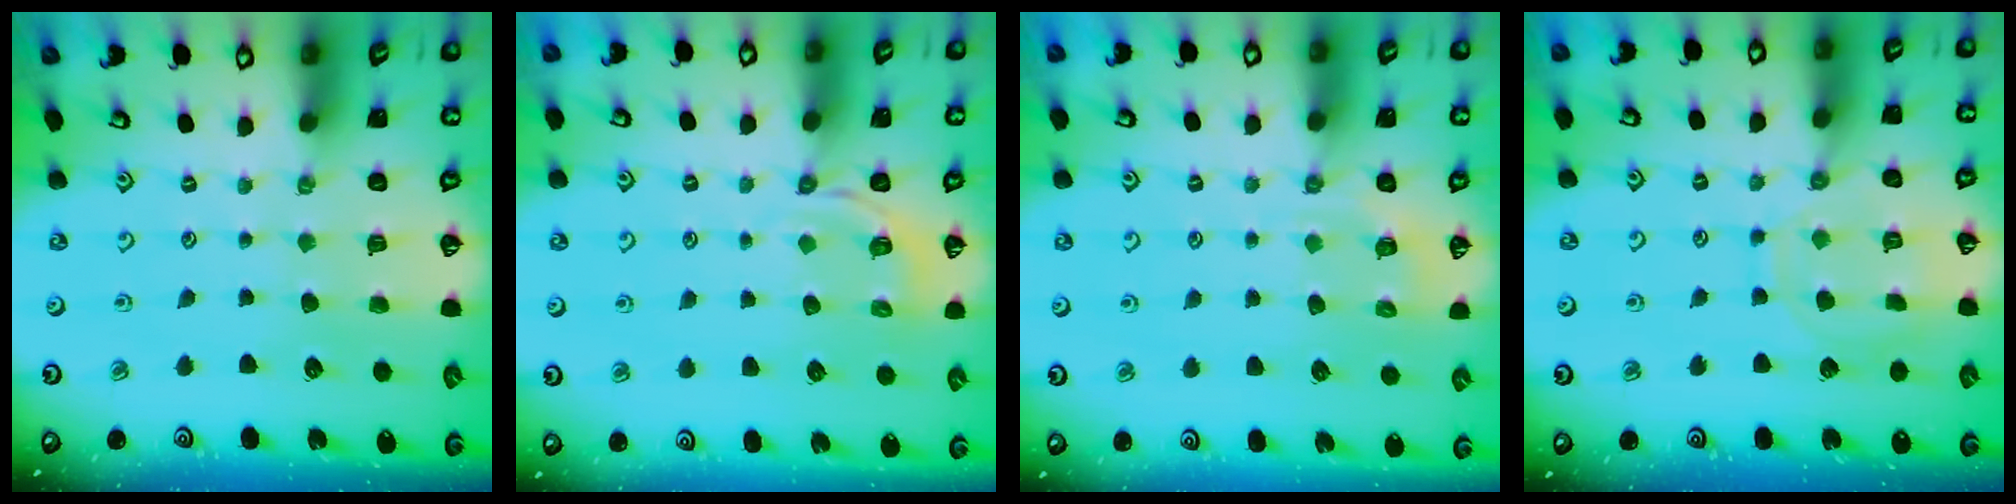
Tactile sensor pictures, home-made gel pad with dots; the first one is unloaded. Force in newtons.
{"total": 2.8, "press": 2.1, "slide": 1.8}
{"total": 2.9, "press": 2.6, "slide": 1.2}
{"total": 11.1, "press": 11.0, "slide": 0.7}